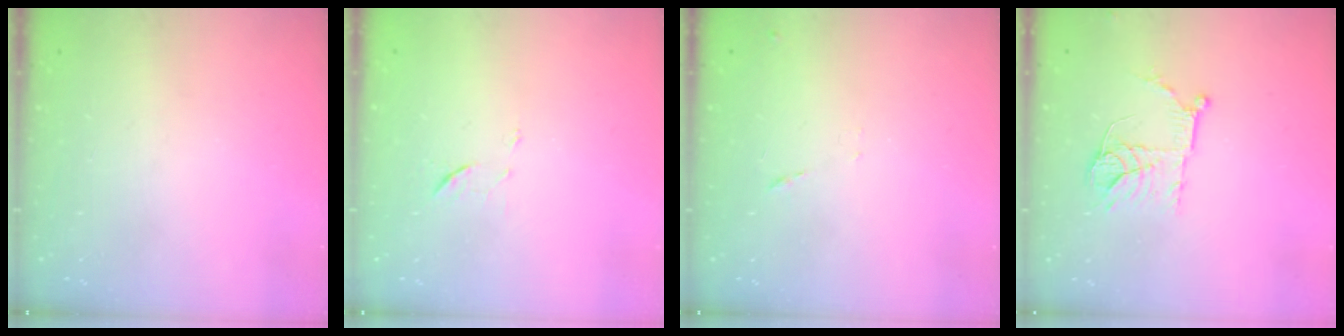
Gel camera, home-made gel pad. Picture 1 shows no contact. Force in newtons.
{"total": 5.8, "press": 5.7, "slide": 1.3}
{"total": 7.5, "press": 7.4, "slide": 0.6}
{"total": 11.2, "press": 11.1, "slide": 0.7}